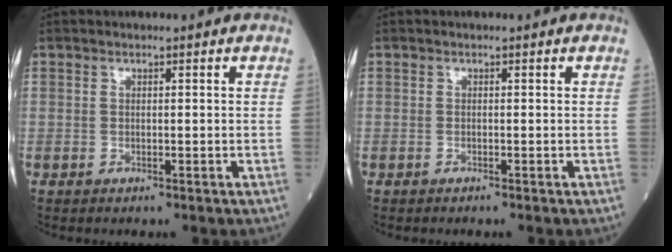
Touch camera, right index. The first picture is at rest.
{"total": 0.0}